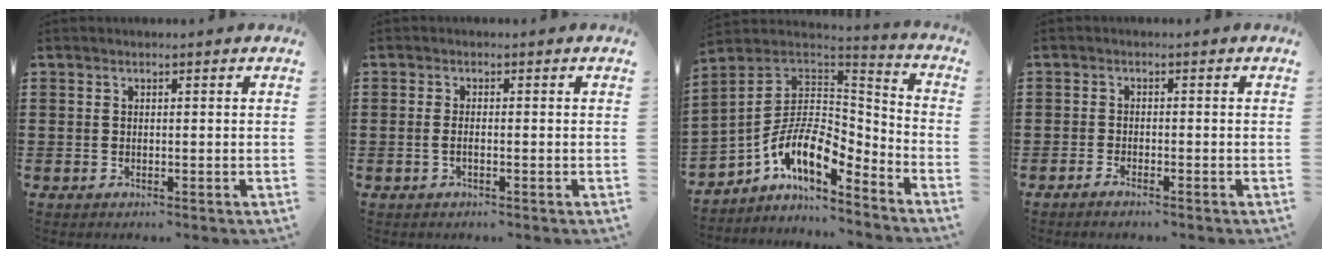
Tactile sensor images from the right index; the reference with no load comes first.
{"total": 1.3, "force": [-0.5, 0.2, 1.2], "torque": [-0.030, -0.004, -0.011]}
{"total": 10.7, "force": [-5.2, 4.9, 7.9], "torque": [-0.181, -0.009, -0.109]}
{"total": 1.0, "force": [-1.0, 0.0, 0.3], "torque": [-0.007, 0.001, -0.018]}